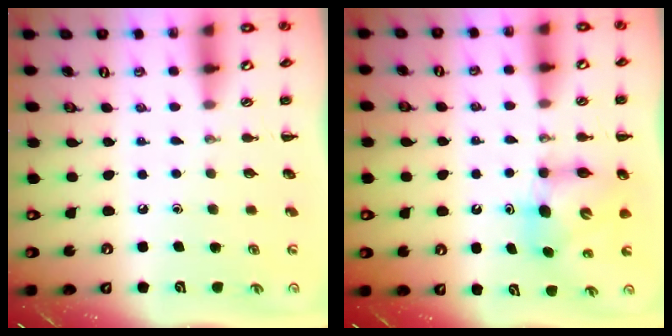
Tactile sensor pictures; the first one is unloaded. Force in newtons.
{"total": 8.5, "press": 8.4, "slide": 1.7}